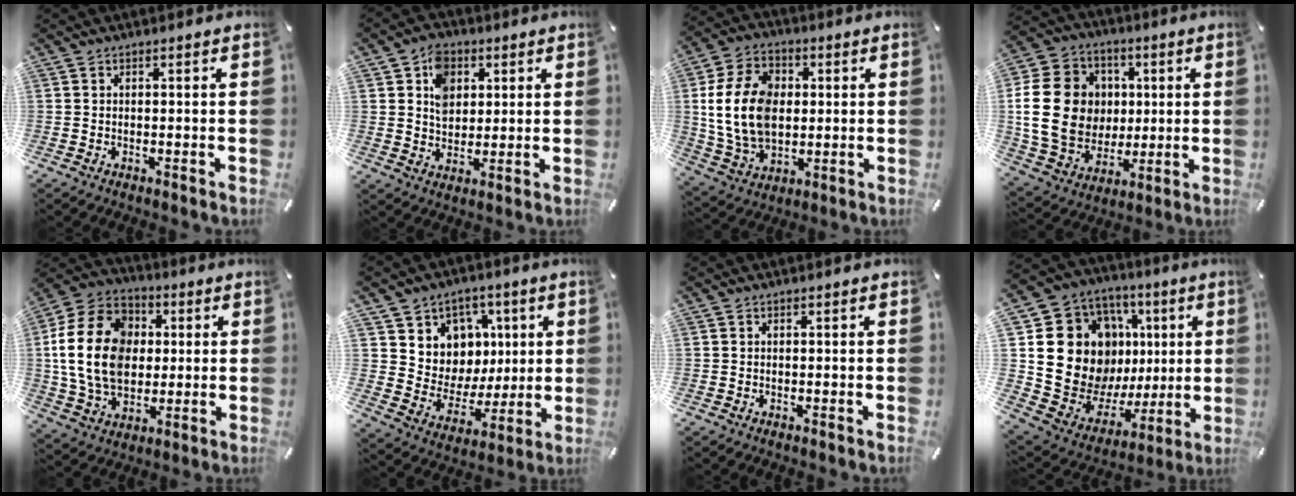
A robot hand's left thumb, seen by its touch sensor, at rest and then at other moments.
{"total": 7.7, "force": [2.4, 6.4, 3.5], "torque": [-0.053, 0.005, 0.043]}
{"total": 15.4, "force": [0.9, 11.7, 10.0], "torque": [-0.227, 0.012, 0.015]}
{"total": 20.1, "force": [1.6, 17.2, 10.3], "torque": [-0.206, 0.012, 0.035]}
{"total": 19.5, "force": [1.1, 15.2, 12.1], "torque": [-0.270, 0.010, 0.015]}
{"total": 10.5, "force": [2.6, 10.1, 0.4], "torque": [-0.002, -0.039, 0.062]}
{"total": 0.0}
{"total": 18.8, "force": [5.1, 16.2, 8.1], "torque": [-0.136, -0.056, 0.121]}